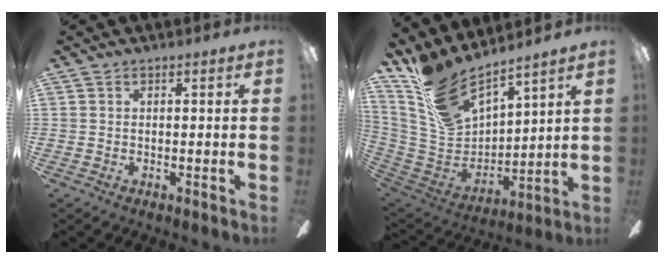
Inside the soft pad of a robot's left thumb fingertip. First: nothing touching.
{"total": 15.7, "force": [12.9, 5.4, 7.0], "torque": [-0.169, -0.100, 0.237]}